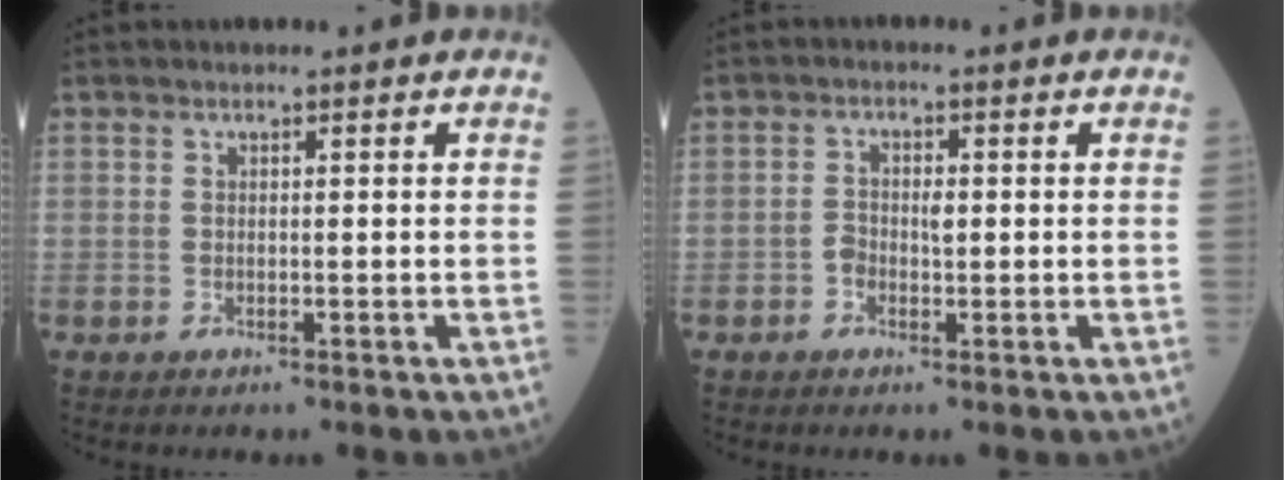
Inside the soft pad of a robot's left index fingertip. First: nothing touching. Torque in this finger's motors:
{"motor_torque": [-0.12, 0.15, 0.06, 0.01]}